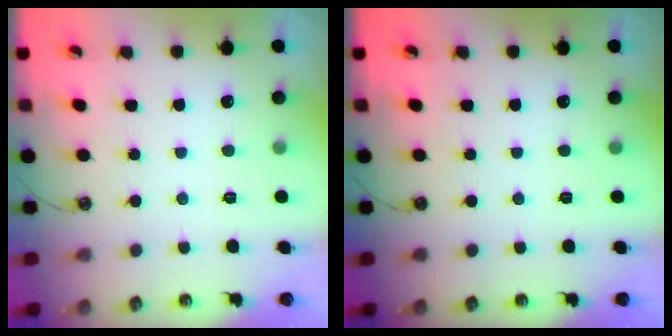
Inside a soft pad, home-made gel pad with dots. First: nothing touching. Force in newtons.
{"total": 0.0}